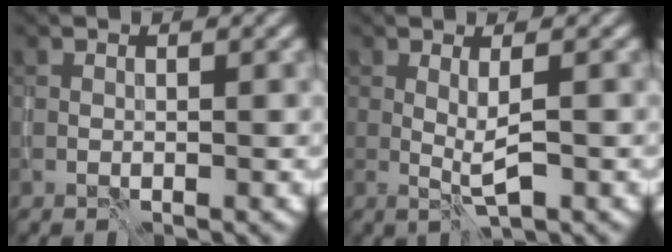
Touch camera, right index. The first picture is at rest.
{"total": 2.0, "force": [0.0, 0.2, 1.9], "torque": [-0.038, -0.005, 0.003]}